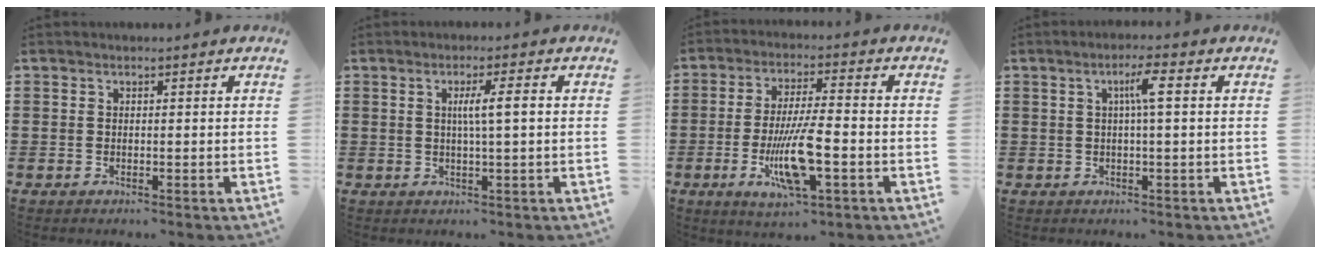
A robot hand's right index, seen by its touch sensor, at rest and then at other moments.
{"total": 3.9, "force": [0.4, 0.0, 3.8], "torque": [-0.071, 0.000, 0.002]}
{"total": 10.4, "force": [-3.2, 2.4, 9.6], "torque": [-0.194, -0.013, -0.060]}
{"total": 3.7, "force": [0.6, 0.1, 3.7], "torque": [-0.071, 0.003, 0.005]}